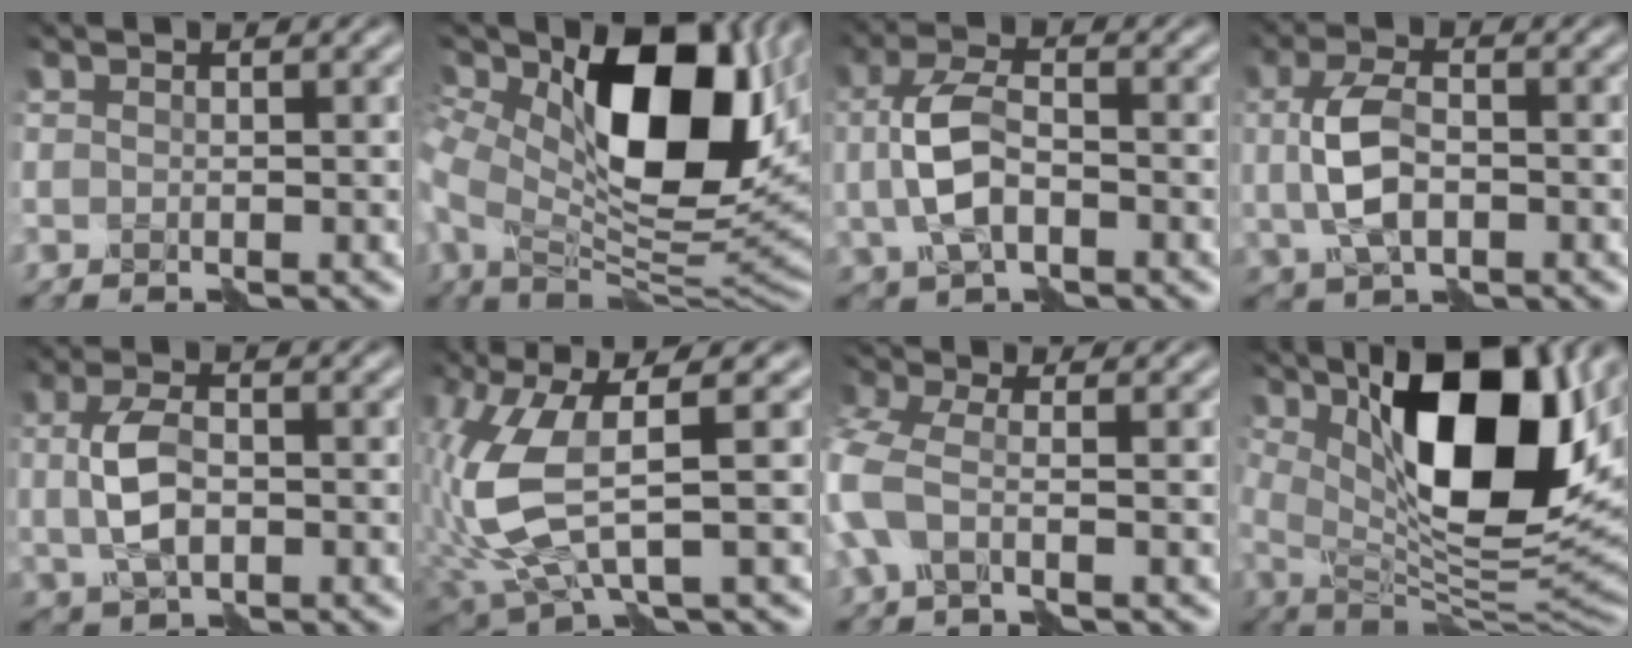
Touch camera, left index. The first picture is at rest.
{"total": 15.6, "force": [4.7, 8.1, 12.5], "torque": [-0.222, -0.007, 0.077]}
{"total": 4.7, "force": [-0.4, 2.5, 3.9], "torque": [-0.092, 0.003, -0.013]}
{"total": 4.5, "force": [0.0, 2.5, 3.7], "torque": [-0.084, 0.001, -0.002]}
{"total": 4.0, "force": [0.1, 2.3, 3.3], "torque": [-0.072, 0.003, 0.001]}
{"total": 8.1, "force": [1.1, 2.7, 7.5], "torque": [-0.189, -0.005, 0.025]}
{"total": 4.2, "force": [-0.7, 2.1, 3.6], "torque": [-0.101, 0.007, -0.029]}
{"total": 14.4, "force": [4.8, 5.7, 12.3], "torque": [-0.189, -0.003, 0.076]}